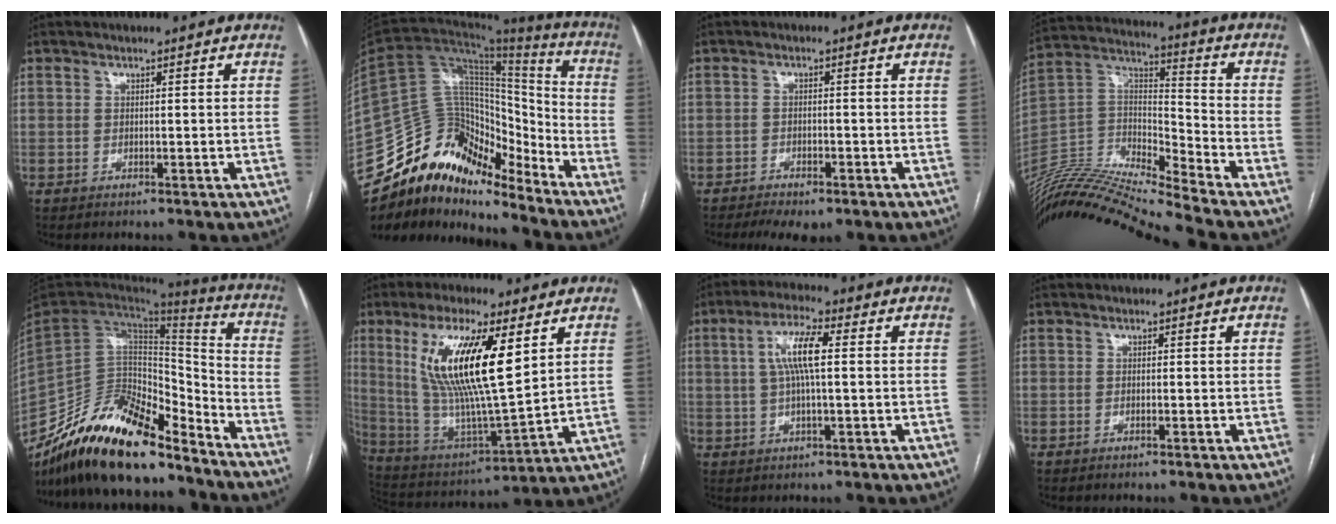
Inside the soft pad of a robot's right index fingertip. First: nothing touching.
{"total": 20.4, "force": [-17.2, 7.6, 7.8], "torque": [-0.136, 0.053, -0.298]}
{"total": 6.3, "force": [-4.6, 2.9, 3.3], "torque": [-0.052, -0.001, -0.063]}
{"total": 20.7, "force": [-19.4, -0.8, 7.1], "torque": [-0.152, 0.021, -0.357]}
{"total": 25.0, "force": [-19.8, 7.4, 13.4], "torque": [-0.250, -0.004, -0.350]}
{"total": 19.4, "force": [6.7, 3.7, 17.8], "torque": [-0.360, 0.000, 0.127]}
{"total": 7.3, "force": [1.1, 1.3, 7.1], "torque": [-0.141, 0.014, 0.021]}
{"total": 0.0}